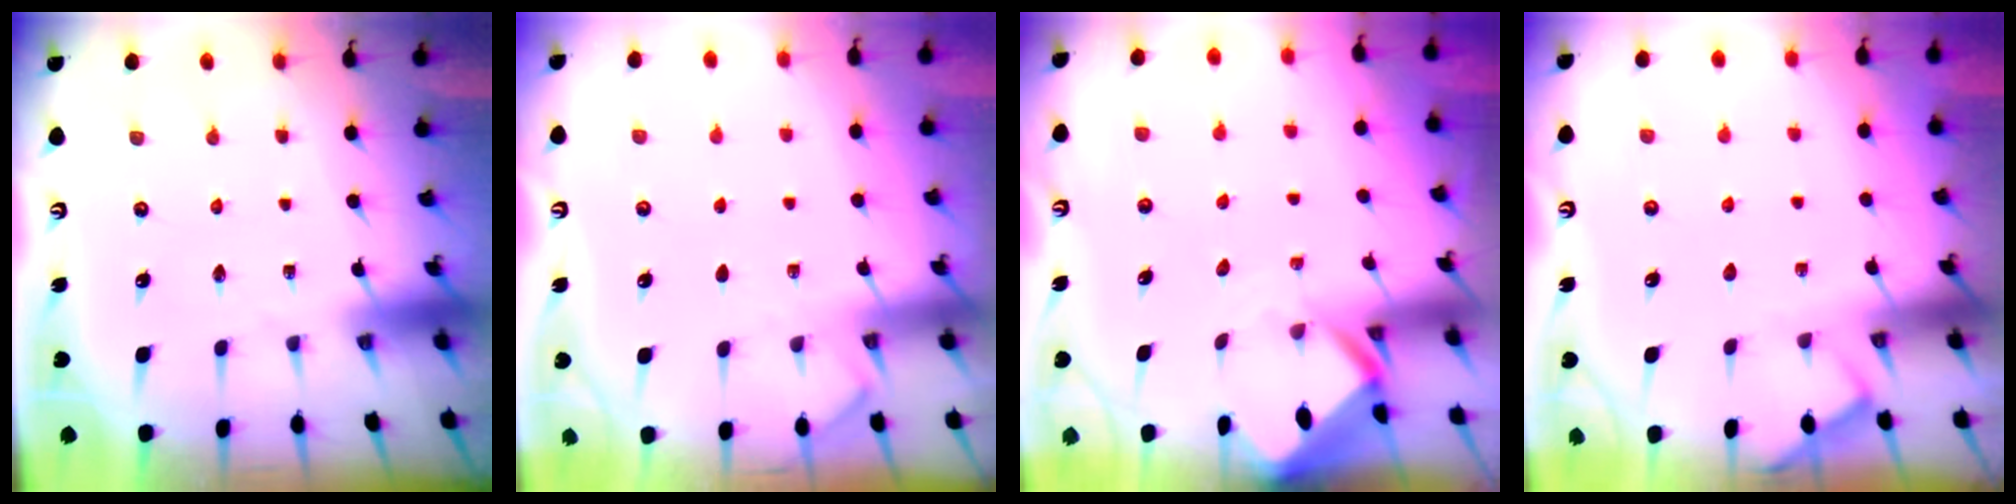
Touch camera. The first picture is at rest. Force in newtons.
{"total": 3.3, "press": 3.3, "slide": 0.4}
{"total": 2.7, "press": 2.7, "slide": 0.2}
{"total": 2.5, "press": 2.4, "slide": 0.4}